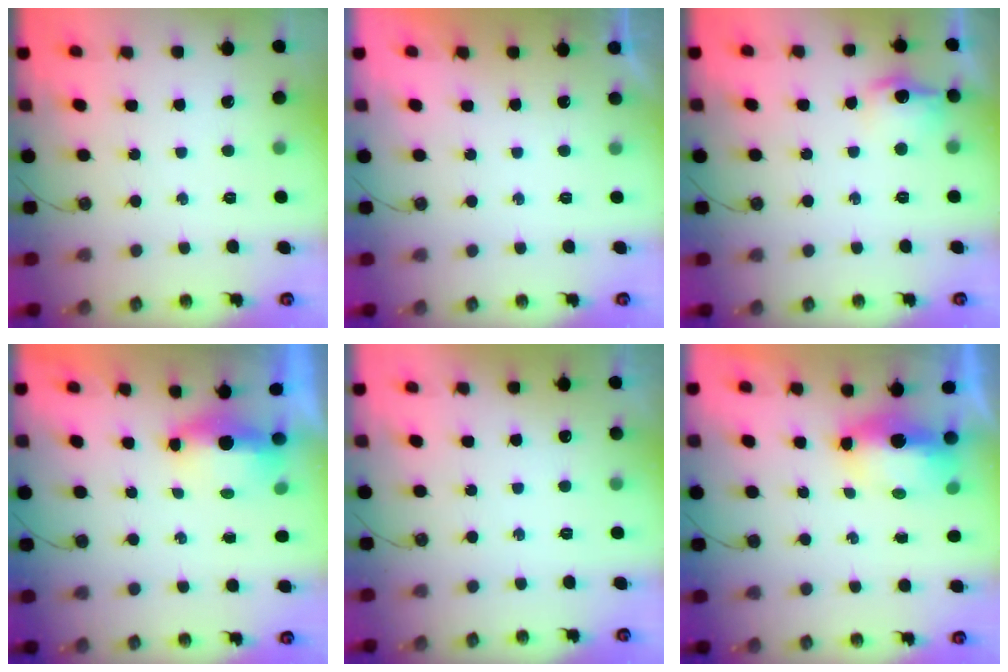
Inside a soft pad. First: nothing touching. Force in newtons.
{"total": 0.0}
{"total": 10.5, "press": 10.4, "slide": 0.9}
{"total": 9.6, "press": 6.1, "slide": 7.4}
{"total": 12.3, "press": 2.1, "slide": 12.1}
{"total": 6.8, "press": 6.8, "slide": 0.8}